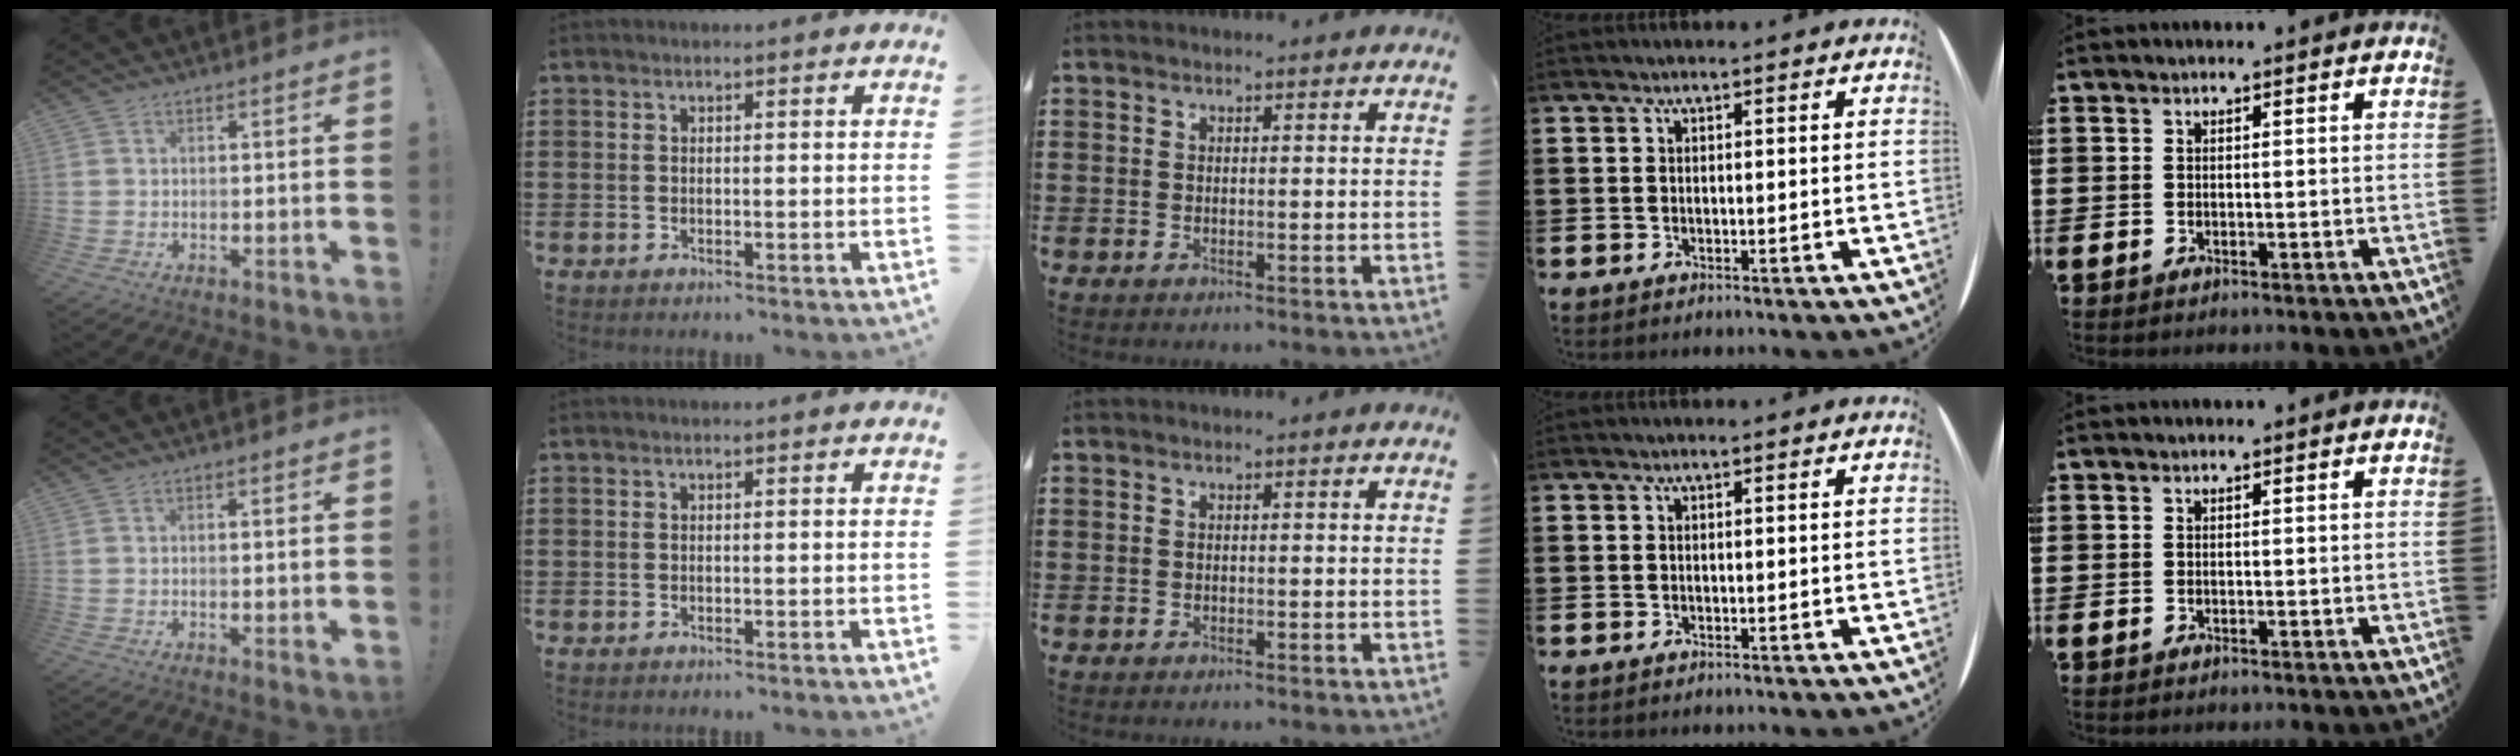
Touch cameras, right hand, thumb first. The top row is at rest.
{"thumb": {"total": 1.6, "force": [0.2, 0.1, 1.6], "torque": [-0.016, -0.005, 0.001]}, "index": {"total": 0.5, "force": [-0.5, 0.1, 0.0], "torque": [-0.001, -0.001, -0.011]}}